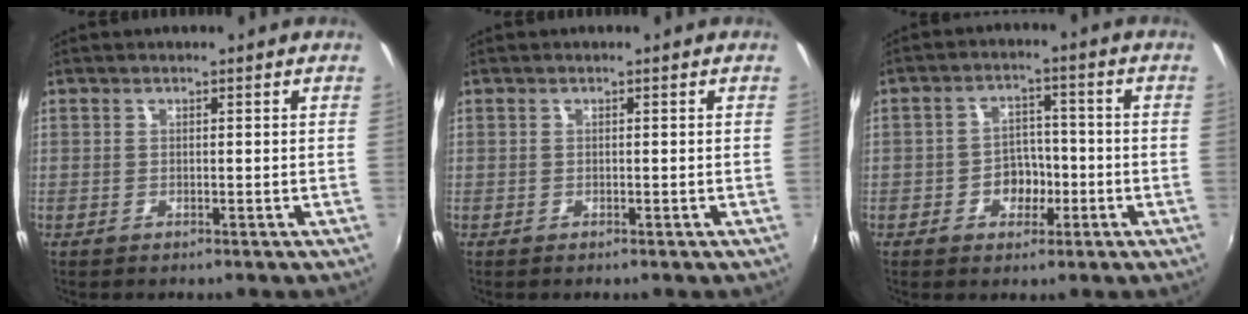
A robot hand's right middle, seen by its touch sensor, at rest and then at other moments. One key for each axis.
{"total": 0.0}
{"total": 5.4, "fx": -2.1, "fy": 4.3, "fz": 2.5, "tx": -0.046, "ty": 0.012, "tz": -0.028}